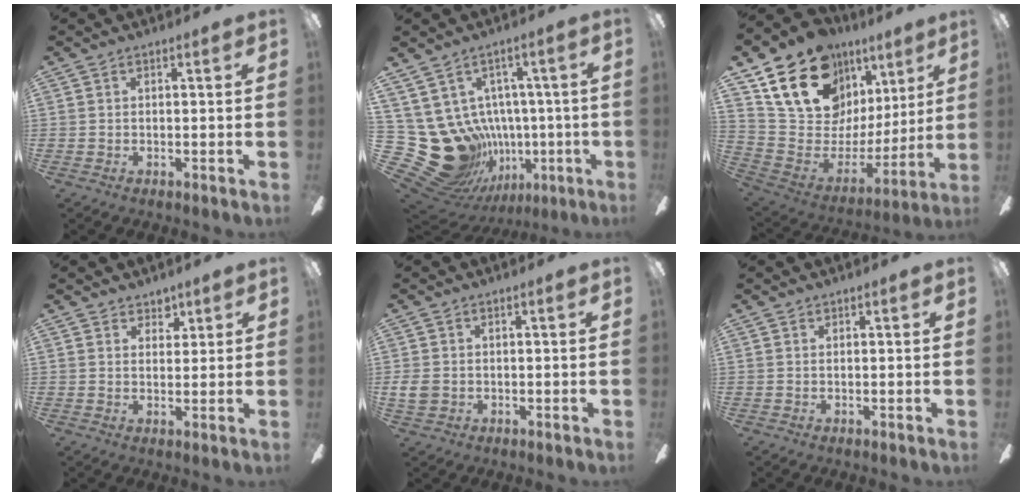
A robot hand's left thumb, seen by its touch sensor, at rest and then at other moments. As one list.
[{"total": 20.8, "force": [-3.5, 17.4, 10.7], "torque": [-0.265, -0.017, -0.006]}, {"total": 21.9, "force": [13.7, 13.7, 10.1], "torque": [-0.180, -0.075, 0.264]}, {"total": 3.8, "force": [2.9, 2.4, 0.5], "torque": [0.002, -0.013, 0.049]}, {"total": 3.8, "force": [0.0, 3.0, 2.2], "torque": [-0.052, 0.003, 0.000]}, {"total": 0.6, "force": [0.4, 0.3, 0.3], "torque": [-0.006, 0.002, 0.007]}]